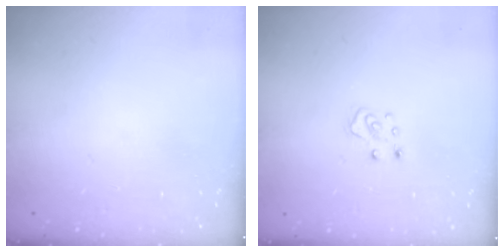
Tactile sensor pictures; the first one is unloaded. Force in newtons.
{"total": 6.4, "press": 6.4, "slide": 0.5}